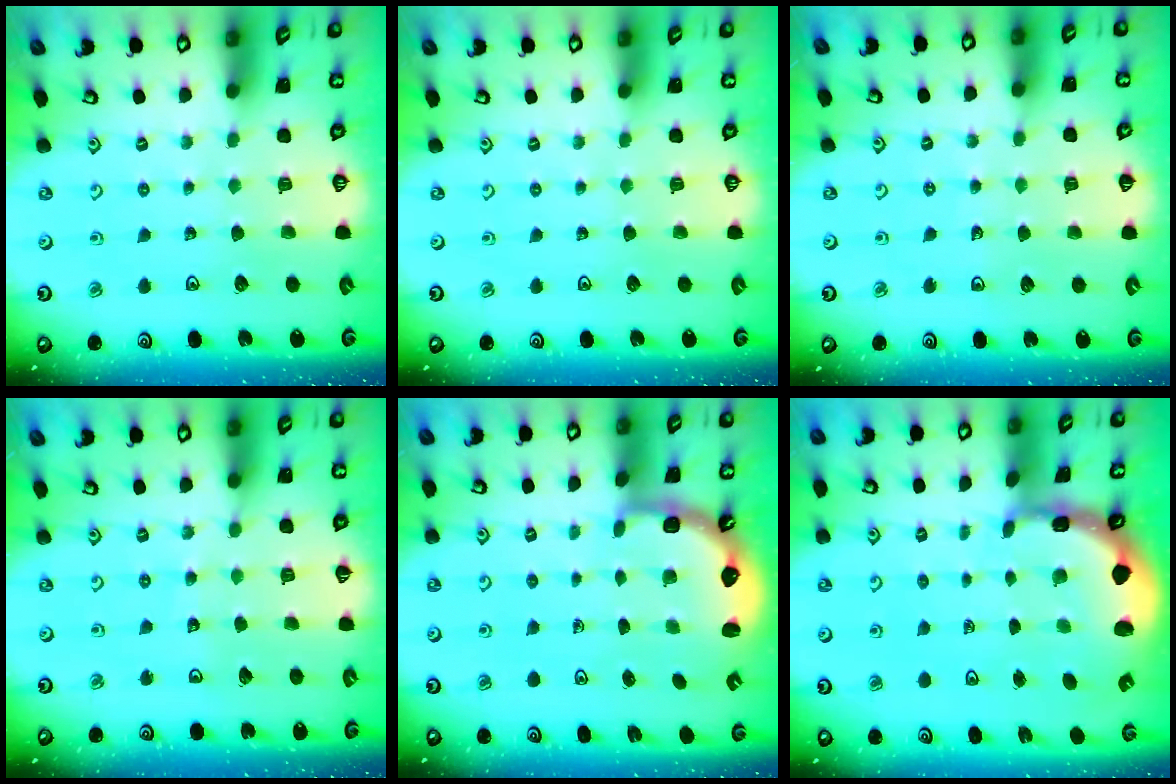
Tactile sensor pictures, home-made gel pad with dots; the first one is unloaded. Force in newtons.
{"total": 0.0}
{"total": 3.3, "press": 3.1, "slide": 1.2}
{"total": 5.5, "press": 5.5, "slide": 0.4}
{"total": 2.7, "press": 2.0, "slide": 1.9}
{"total": 2.2, "press": 2.0, "slide": 1.0}